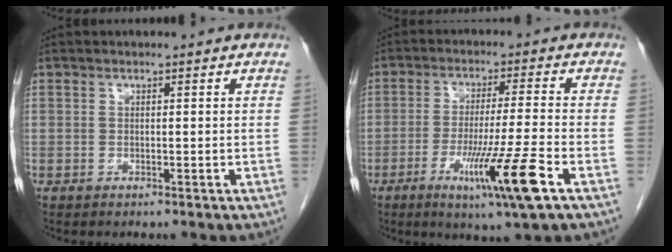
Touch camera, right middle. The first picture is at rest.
{"total": 11.1, "force": [-5.0, -1.3, 9.8], "torque": [-0.174, -0.030, -0.087]}